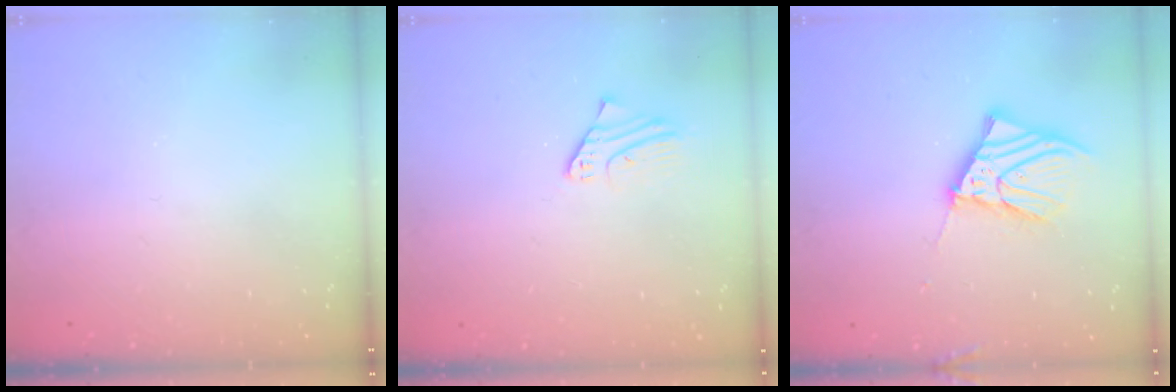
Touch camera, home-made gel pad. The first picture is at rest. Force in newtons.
{"total": 1.7, "press": 1.7, "slide": 0.1}
{"total": 11.8, "press": 11.7, "slide": 1.6}